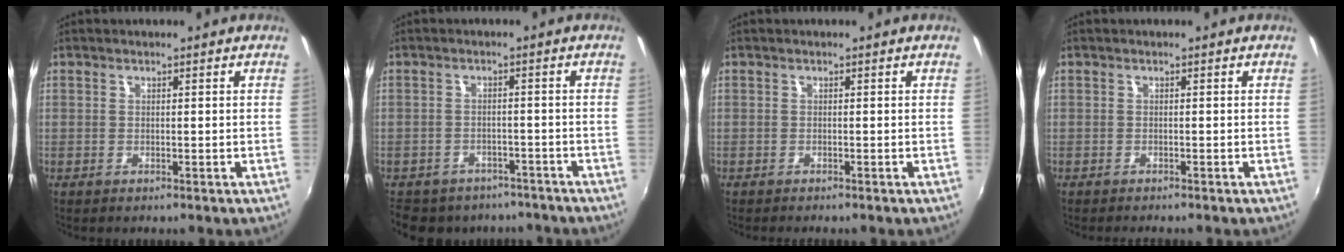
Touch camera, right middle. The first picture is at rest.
{"total": 13.1, "force": [-10.4, 6.6, 4.4], "torque": [-0.107, -0.001, -0.138]}
{"total": 0.7, "force": [-0.7, 0.0, 0.3], "torque": [-0.004, -0.005, -0.011]}
{"total": 1.5, "force": [-1.4, 0.1, 0.5], "torque": [-0.012, -0.012, -0.023]}